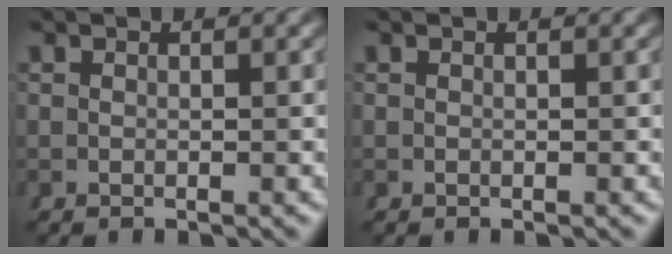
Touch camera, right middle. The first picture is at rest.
{"total": 0.0}